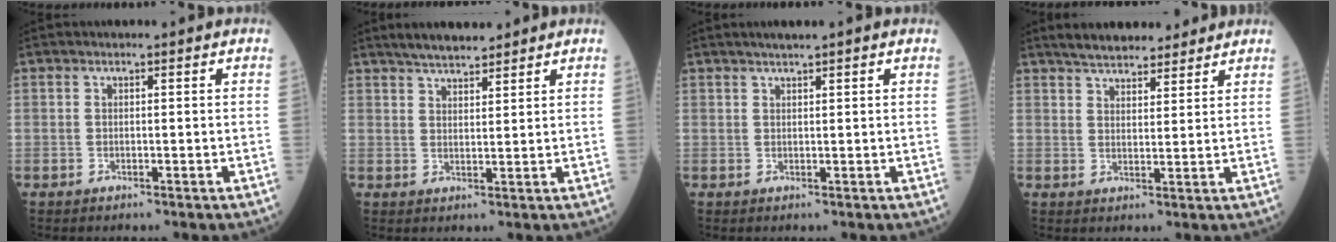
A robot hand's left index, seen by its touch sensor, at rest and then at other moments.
{"total": 5.7, "force": [5.0, 1.2, 2.3], "torque": [-0.043, 0.017, 0.088]}
{"total": 2.3, "force": [1.8, 0.0, 1.5], "torque": [-0.025, 0.013, 0.030]}
{"total": 9.2, "force": [8.0, 2.7, 3.6], "torque": [-0.049, 0.018, 0.123]}